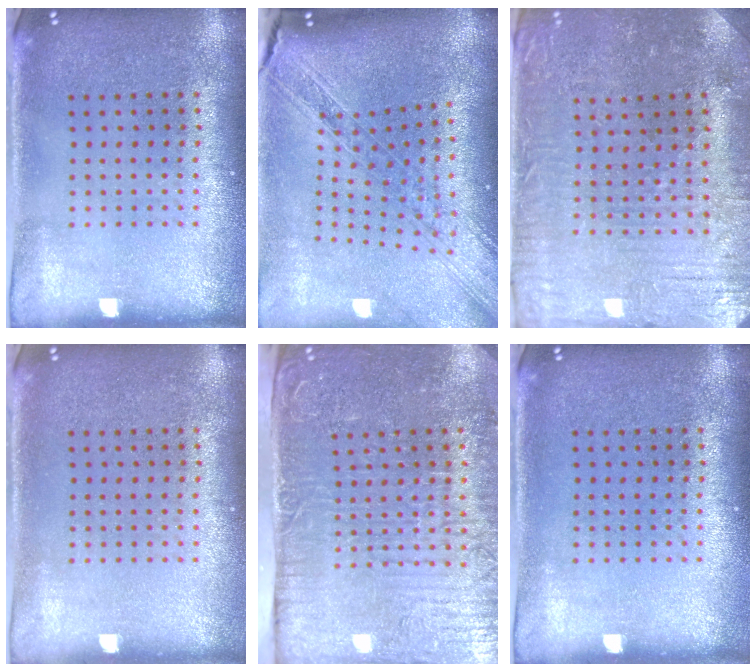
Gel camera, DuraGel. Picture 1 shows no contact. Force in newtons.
{"total": 2.3, "press": 1.9, "slide": 1.2}
{"total": 1.3, "press": 1.3, "slide": 0.4}
{"total": 0.0}
{"total": 5.5, "press": 4.6, "slide": 3.0}
{"total": 0.0}